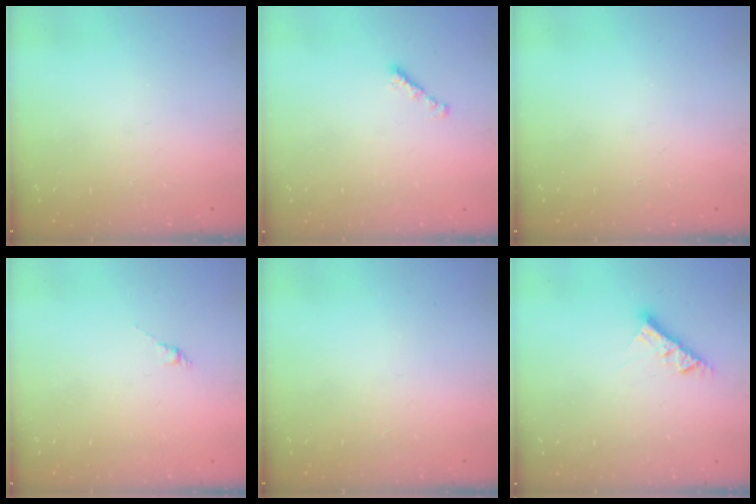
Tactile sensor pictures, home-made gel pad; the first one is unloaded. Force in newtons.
{"total": 1.8, "press": 1.7, "slide": 0.6}
{"total": 0.0}
{"total": 0.0}
{"total": 0.0}
{"total": 7.7, "press": 7.7, "slide": 0.3}